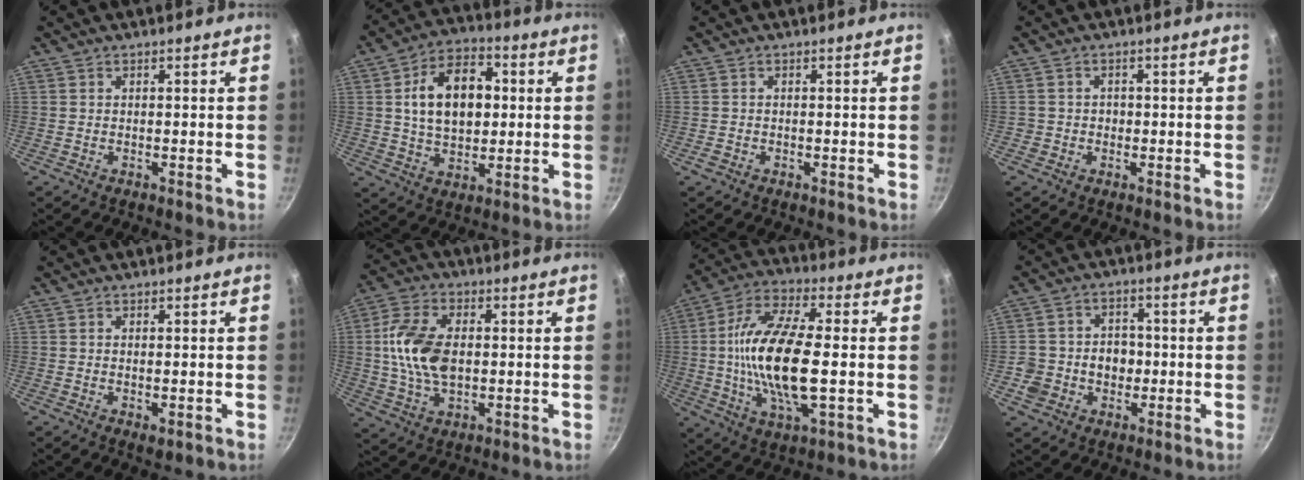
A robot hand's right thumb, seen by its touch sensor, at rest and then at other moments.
{"total": 14.7, "force": [2.1, 9.6, 10.9], "torque": [-0.148, 0.009, 0.030]}
{"total": 0.8, "force": [-0.4, 0.6, 0.3], "torque": [-0.007, 0.002, -0.007]}
{"total": 1.9, "force": [-0.5, 1.8, 0.4], "torque": [0.003, 0.006, -0.007]}
{"total": 1.6, "force": [-0.1, 0.8, 1.4], "torque": [-0.022, -0.005, 0.001]}
{"total": 13.0, "force": [0.7, 8.1, 10.1], "torque": [-0.183, 0.009, 0.007]}
{"total": 18.6, "force": [-0.6, 7.1, 17.2], "torque": [-0.334, 0.014, -0.021]}
{"total": 8.1, "force": [-1.4, 7.2, 3.4], "torque": [-0.024, 0.021, -0.027]}